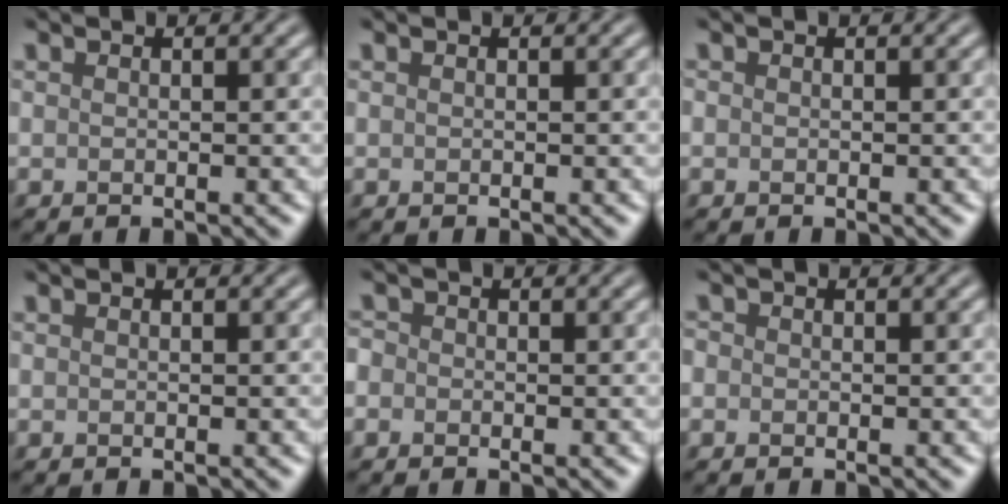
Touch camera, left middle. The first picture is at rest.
{"total": 0.0}
{"total": 0.0}
{"total": 0.0}
{"total": 1.0, "force": [-0.3, 1.0, 0.2], "torque": [-0.002, -0.003, -0.012]}
{"total": 0.6, "force": [-0.2, 0.6, 0.1], "torque": [0.002, -0.005, -0.006]}